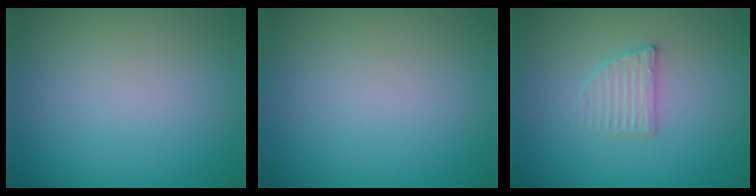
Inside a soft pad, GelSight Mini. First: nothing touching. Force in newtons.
{"total": 0.0}
{"total": 2.1, "press": 2.1, "slide": 0.4}